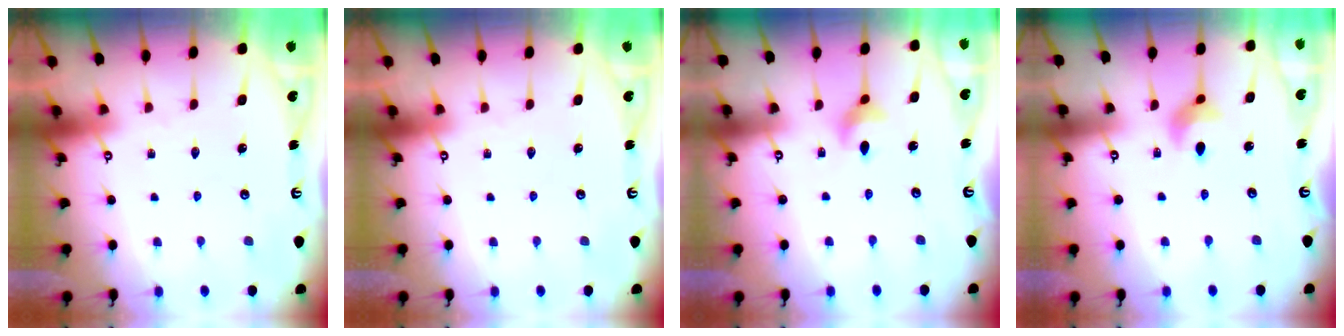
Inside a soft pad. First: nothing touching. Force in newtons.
{"total": 0.0}
{"total": 5.1, "press": 5.0, "slide": 1.1}
{"total": 8.2, "press": 8.0, "slide": 2.1}